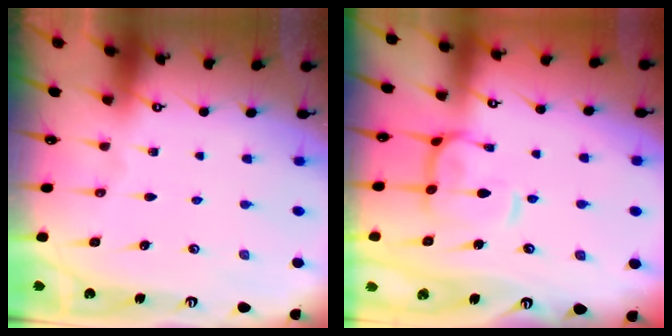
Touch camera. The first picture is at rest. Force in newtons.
{"total": 4.5, "press": 4.3, "slide": 1.0}